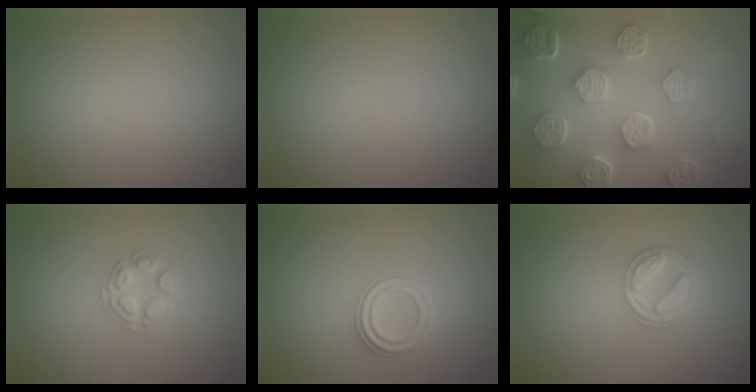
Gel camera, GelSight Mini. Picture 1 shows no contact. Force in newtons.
{"total": 0.0}
{"total": 8.8, "press": 6.6, "slide": 5.9}
{"total": 2.5, "press": 2.5, "slide": 0.3}
{"total": 2.3, "press": 2.3, "slide": 0.3}
{"total": 4.3, "press": 3.2, "slide": 2.8}